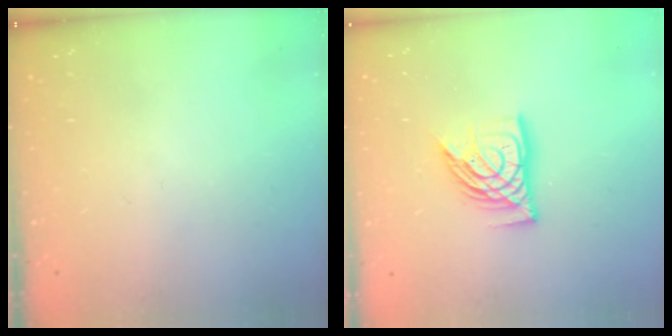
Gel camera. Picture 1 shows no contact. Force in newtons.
{"total": 12.1, "press": 12.0, "slide": 1.4}